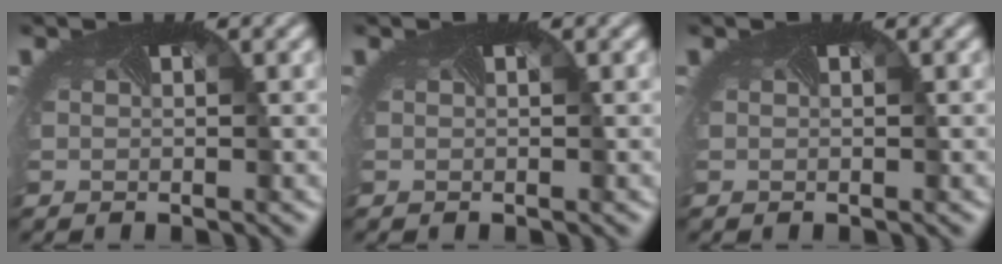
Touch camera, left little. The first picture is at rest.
{"total": 0.0}
{"total": 0.0}